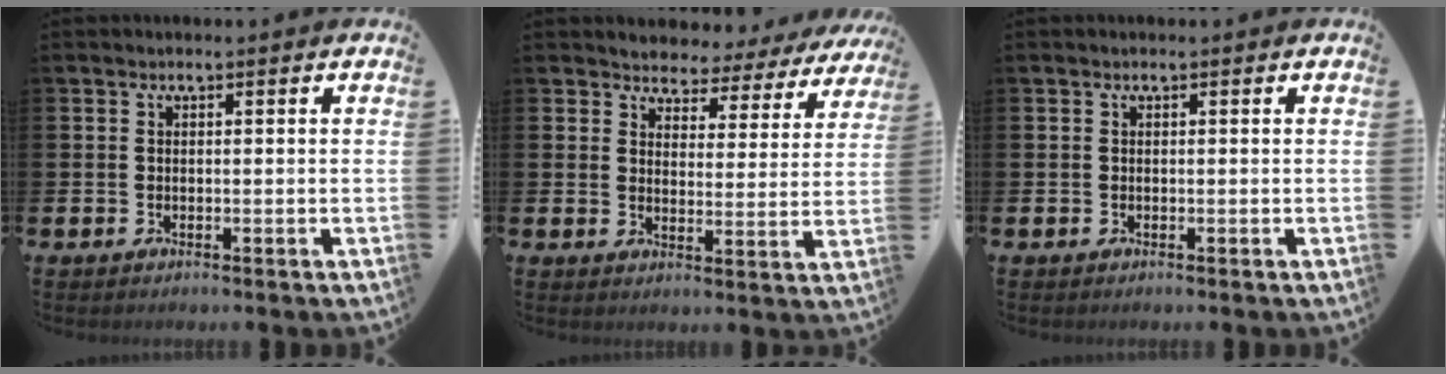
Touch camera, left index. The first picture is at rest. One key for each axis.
{"total": 3.2, "fx": 2.9, "fy": 1.2, "fz": -0.2, "tx": -0.024, "ty": -0.032, "tz": 0.044}
{"total": 0.0}